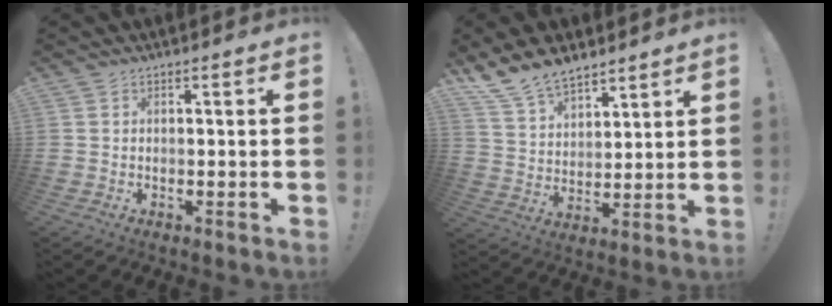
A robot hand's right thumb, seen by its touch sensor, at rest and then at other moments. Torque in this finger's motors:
{"motor_torque": [-0.26, 0.47, 0.33, 0.33, 0.01]}